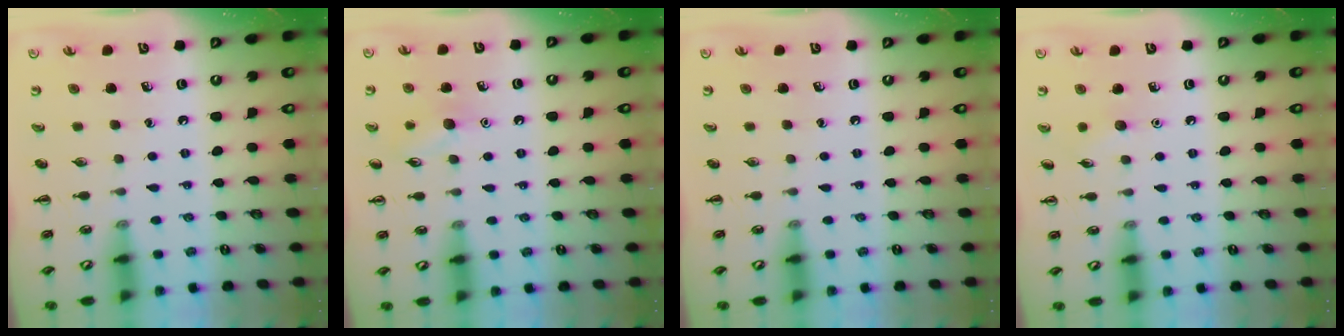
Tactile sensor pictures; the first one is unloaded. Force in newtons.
{"total": 7.6, "press": 7.5, "slide": 1.5}
{"total": 0.0}
{"total": 4.7, "press": 4.6, "slide": 1.0}